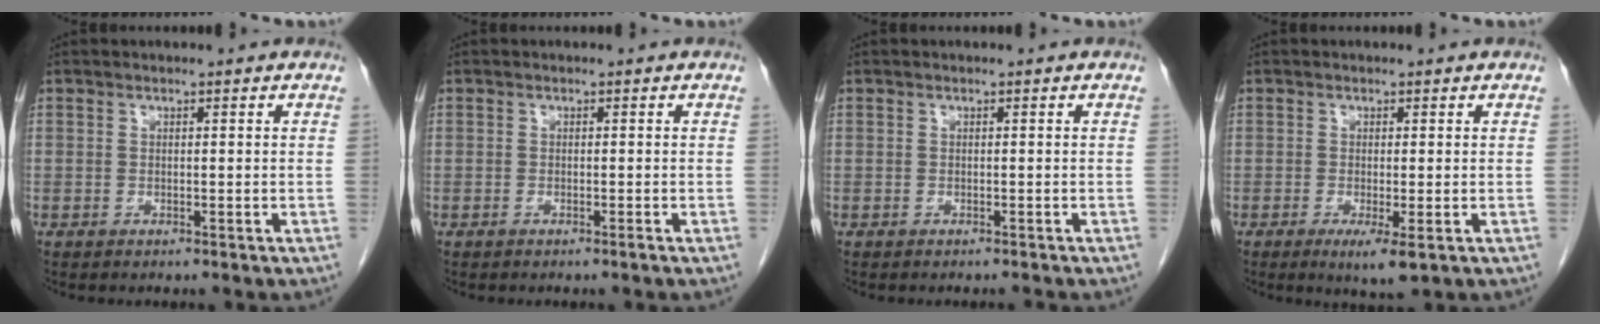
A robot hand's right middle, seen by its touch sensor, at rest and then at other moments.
{"total": 0.5, "force": [-0.4, -0.1, 0.3], "torque": [-0.005, 0.001, -0.008]}
{"total": 0.5, "force": [-0.5, -0.1, 0.1], "torque": [-0.006, -0.002, -0.008]}
{"total": 3.7, "force": [-1.5, 0.5, 3.4], "torque": [-0.048, -0.010, -0.018]}